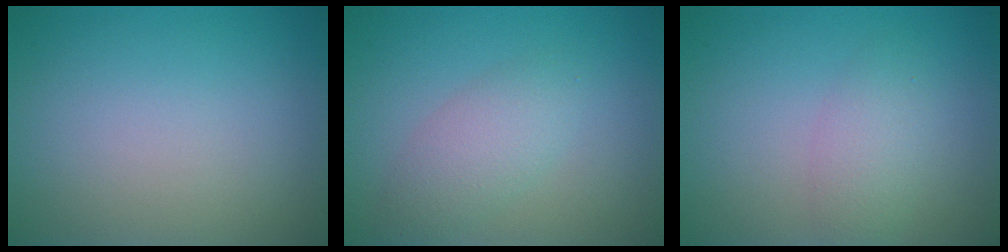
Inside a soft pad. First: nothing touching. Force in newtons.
{"total": 2.9, "press": 2.8, "slide": 0.3}
{"total": 2.3, "press": 2.3, "slide": 0.0}